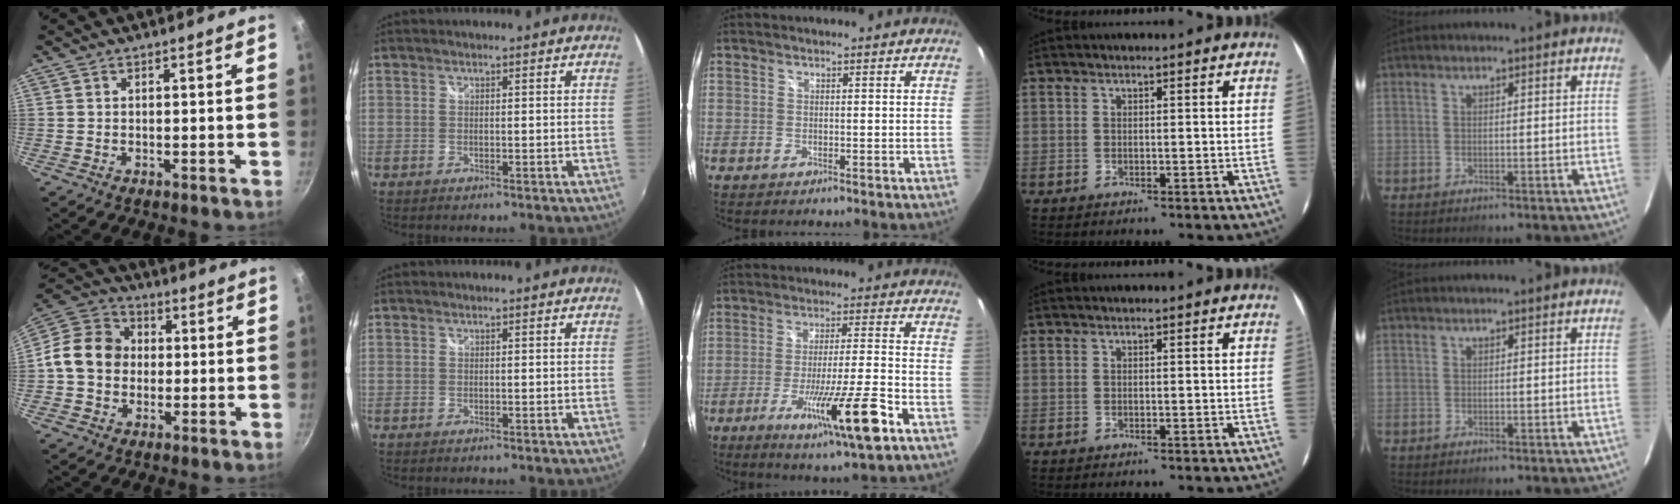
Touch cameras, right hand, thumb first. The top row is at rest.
{"thumb": {"total": 11.9, "force": [-0.4, 10.0, 6.4], "torque": [-0.082, 0.026, -0.029]}, "middle": {"total": 14.1, "force": [-7.2, 0.1, 12.1], "torque": [-0.224, -0.034, -0.123]}}